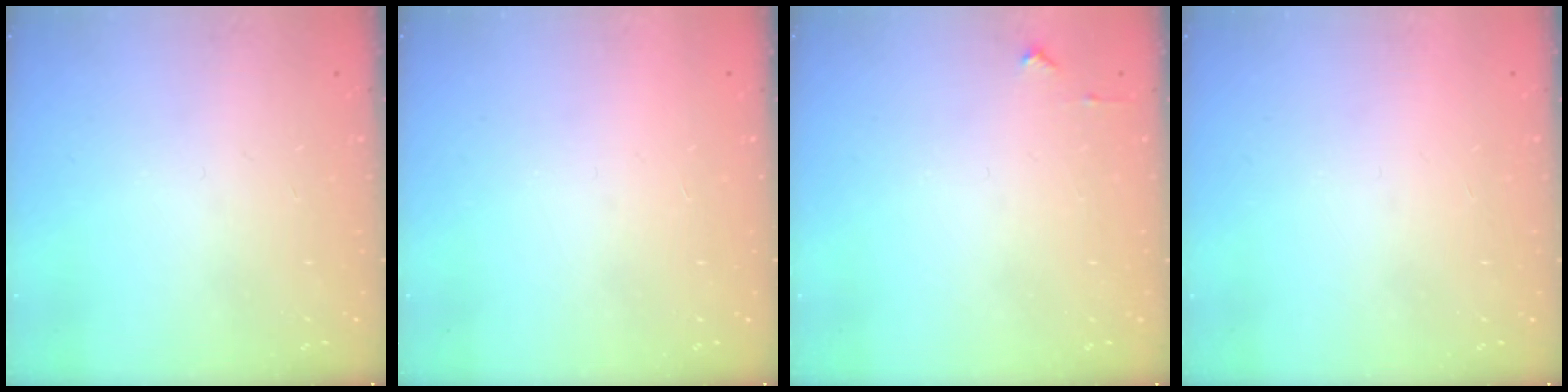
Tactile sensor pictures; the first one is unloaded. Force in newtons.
{"total": 1.5, "press": 1.5, "slide": 0.1}
{"total": 3.0, "press": 3.0, "slide": 0.4}
{"total": 1.6, "press": 1.6, "slide": 0.1}